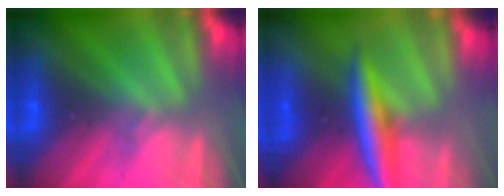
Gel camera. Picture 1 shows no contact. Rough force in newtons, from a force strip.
{"total": 5.9}